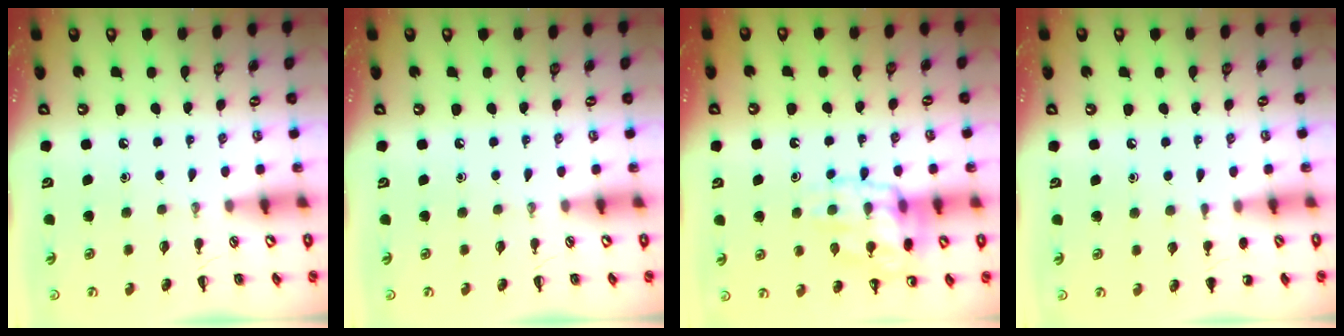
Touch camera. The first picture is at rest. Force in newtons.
{"total": 0.0}
{"total": 14.6, "press": 14.5, "slide": 1.3}
{"total": 4.7, "press": 4.5, "slide": 1.4}